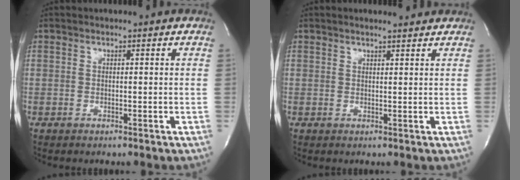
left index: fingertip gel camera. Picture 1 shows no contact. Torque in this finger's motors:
{"motor_torque": [0.76, -0.69, 0.12, 0.01]}